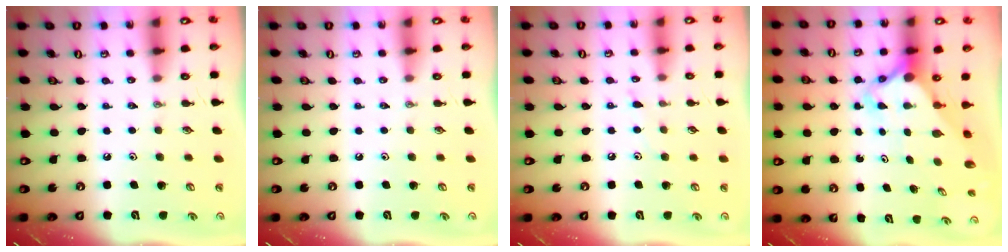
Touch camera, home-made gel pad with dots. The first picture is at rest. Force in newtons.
{"total": 0.0}
{"total": 5.1, "press": 5.1, "slide": 0.6}
{"total": 3.4, "press": 3.4, "slide": 0.3}